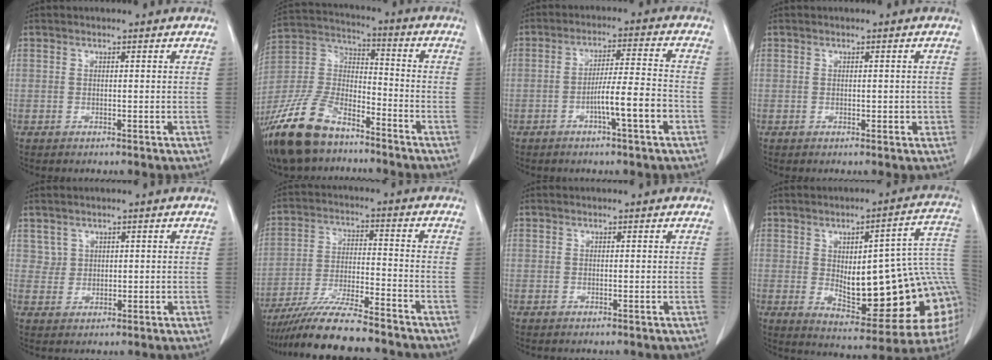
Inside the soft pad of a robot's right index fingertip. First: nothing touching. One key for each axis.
{"total": 17.0, "fx": -12.5, "fy": 6.8, "fz": 9.4, "tx": -0.211, "ty": -0.003, "tz": -0.236}
{"total": 7.5, "fx": -3.1, "fy": 0.0, "fz": 6.8, "tx": -0.114, "ty": 0.005, "tz": -0.052}
{"total": 1.6, "fx": -0.2, "fy": 1.0, "fz": 1.2, "tx": -0.012, "ty": 0.005, "tz": 0.000}
{"total": 2.1, "fx": 1.2, "fy": 1.7, "fz": 0.0, "tx": 0.014, "ty": 0.003, "tz": 0.015}
{"total": 12.8, "fx": -11.2, "fy": 0.5, "fz": 6.2, "tx": -0.104, "ty": -0.016, "tz": -0.190}
{"total": 0.0}
{"total": 22.8, "fx": -0.9, "fy": 5.8, "fz": 22.0, "tx": -0.239, "ty": 0.018, "tz": 0.004}